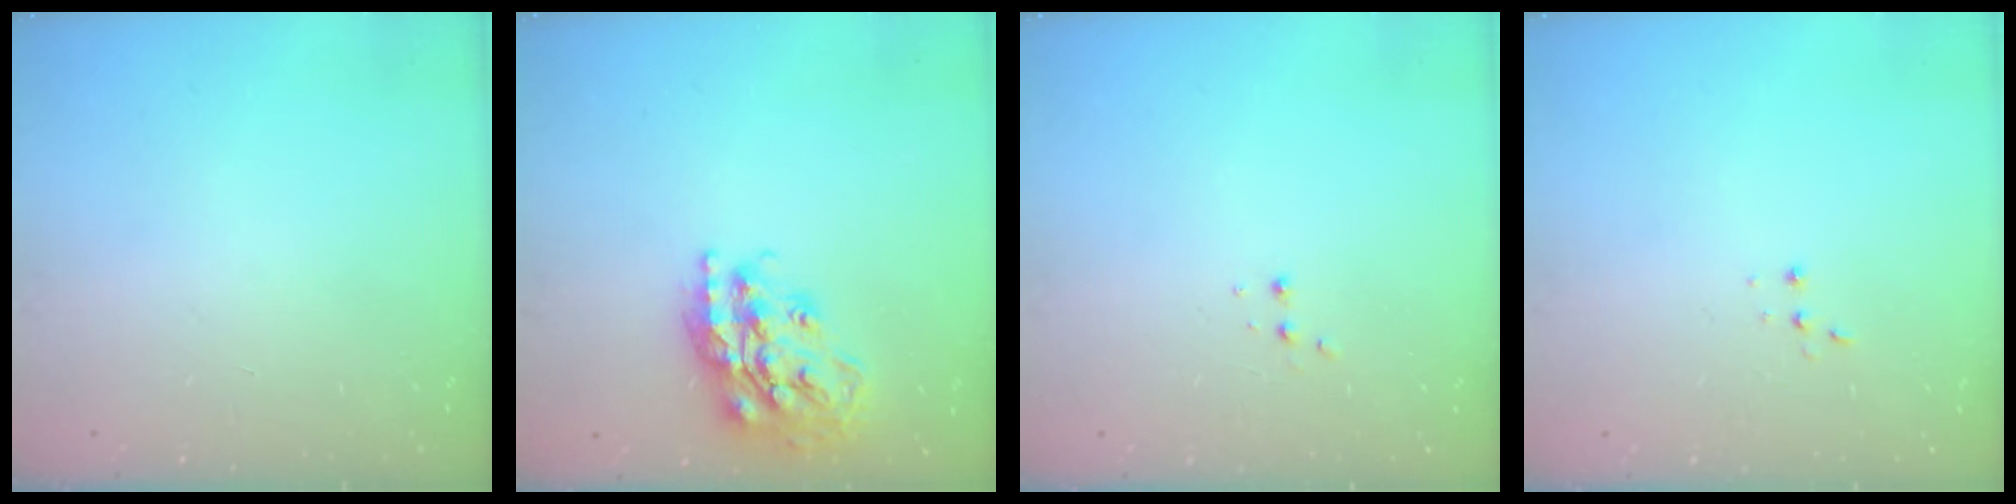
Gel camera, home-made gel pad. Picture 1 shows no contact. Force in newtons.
{"total": 19.6, "press": 19.5, "slide": 1.7}
{"total": 2.9, "press": 2.7, "slide": 1.0}
{"total": 2.7, "press": 2.7, "slide": 0.5}